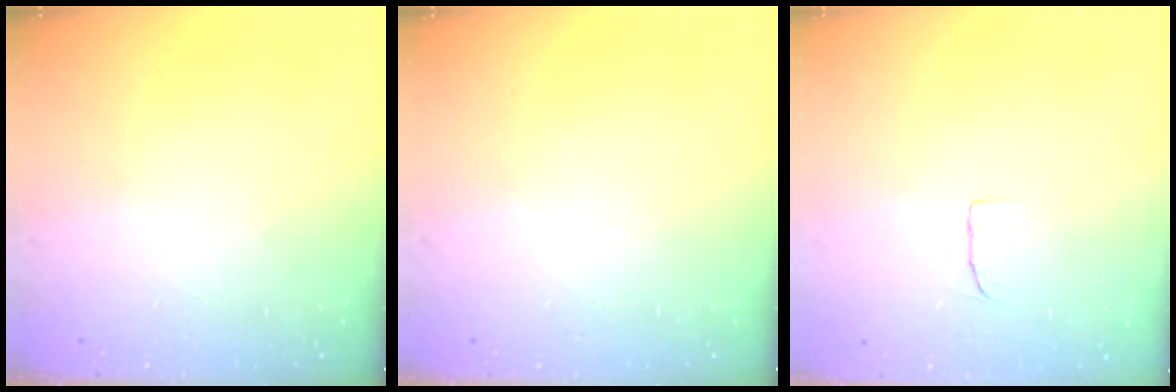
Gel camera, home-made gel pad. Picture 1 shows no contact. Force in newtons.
{"total": 0.0}
{"total": 4.4, "press": 4.3, "slide": 0.4}